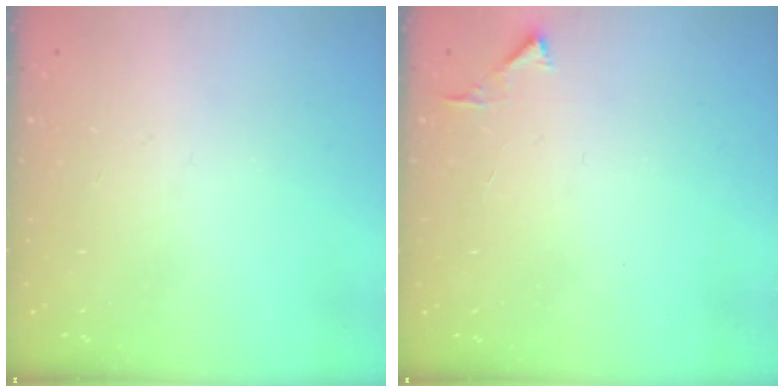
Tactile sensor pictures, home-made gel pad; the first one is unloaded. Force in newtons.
{"total": 2.8, "press": 2.8, "slide": 0.3}